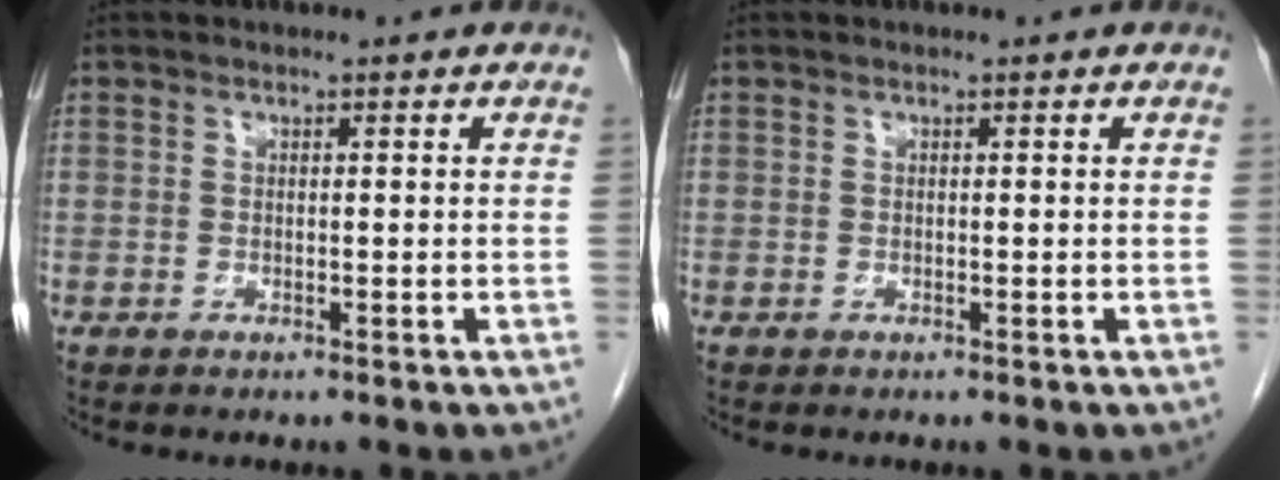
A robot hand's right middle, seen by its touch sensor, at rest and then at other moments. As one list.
[{"total": 0.0}]